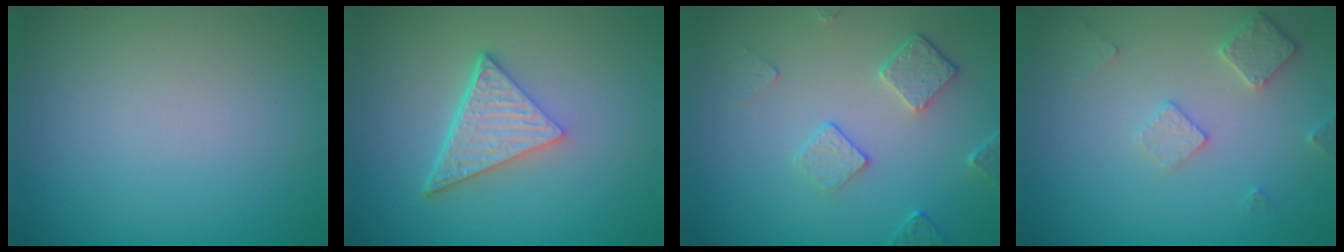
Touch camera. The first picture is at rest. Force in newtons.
{"total": 4.8, "press": 3.3, "slide": 3.5}
{"total": 2.7, "press": 2.0, "slide": 1.7}
{"total": 2.5, "press": 2.4, "slide": 0.4}